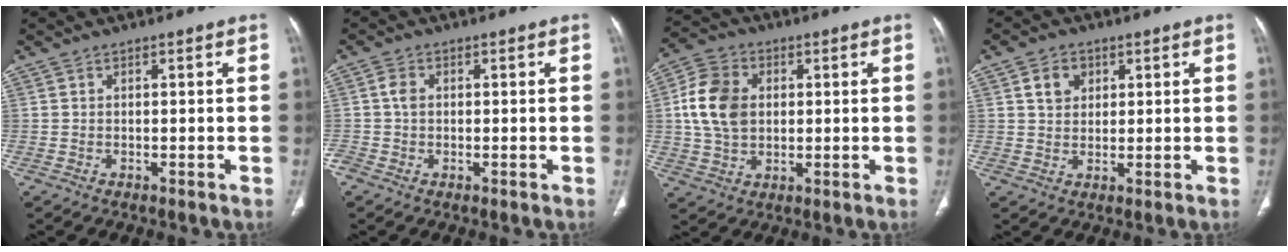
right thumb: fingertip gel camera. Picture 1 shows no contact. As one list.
[{"total": 2.3, "force": [0.0, 1.8, 1.5], "torque": [-0.029, 0.008, -0.004]}, {"total": 11.3, "force": [1.5, 8.4, 7.4], "torque": [-0.125, 0.006, 0.028]}, {"total": 4.7, "force": [1.9, 3.7, 2.3], "torque": [-0.015, -0.008, 0.034]}]